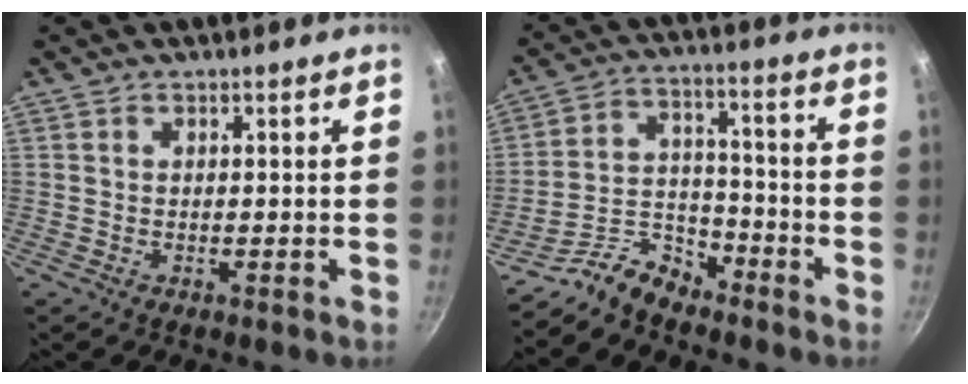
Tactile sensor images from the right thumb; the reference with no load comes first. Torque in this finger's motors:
{"motor_torque": [4.54, 0.47, 0.44, -1.19, 0.01]}